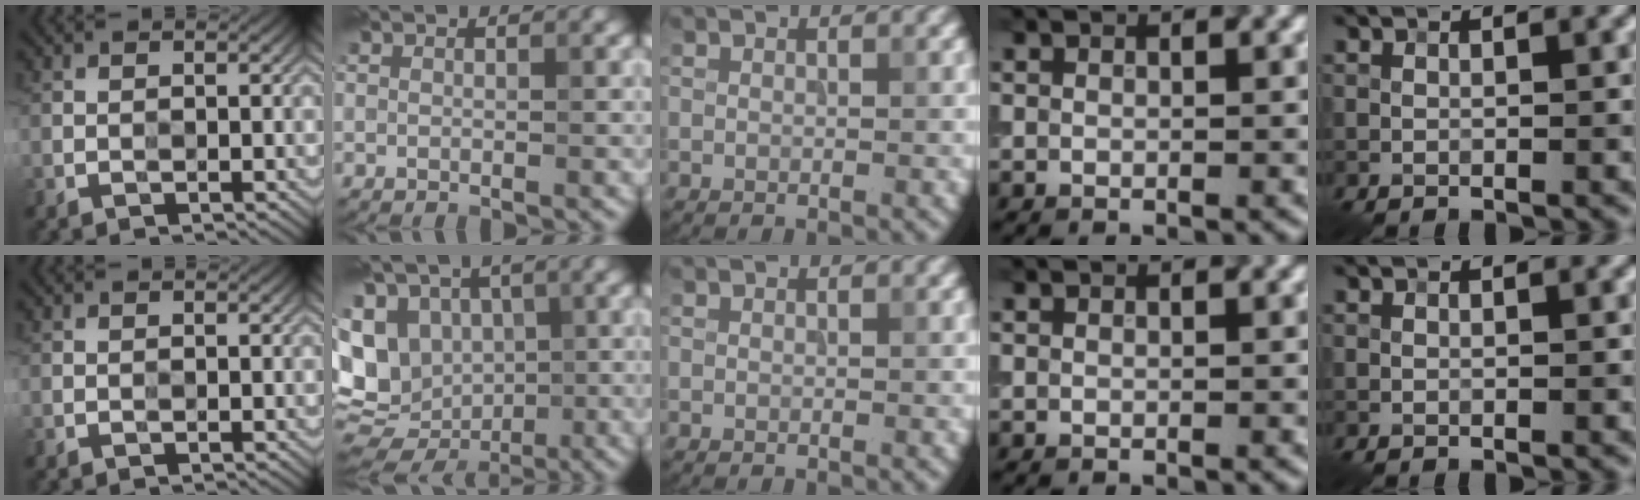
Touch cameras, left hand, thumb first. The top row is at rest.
{"index": {"total": 13.9, "force": [-0.9, 11.6, 7.6], "torque": [-0.160, -0.003, -0.023]}}